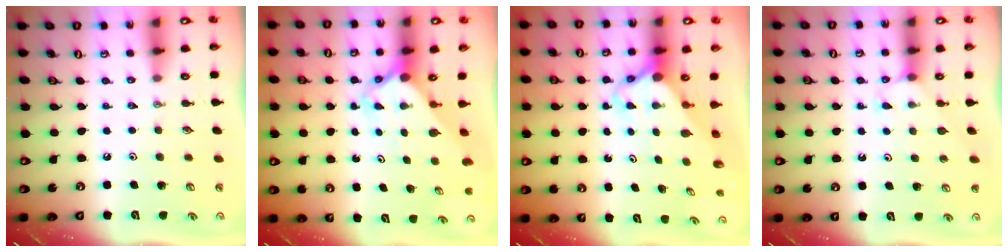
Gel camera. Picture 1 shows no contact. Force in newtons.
{"total": 2.8, "press": 2.8, "slide": 0.1}
{"total": 3.9, "press": 3.9, "slide": 0.2}
{"total": 6.4, "press": 6.4, "slide": 0.5}